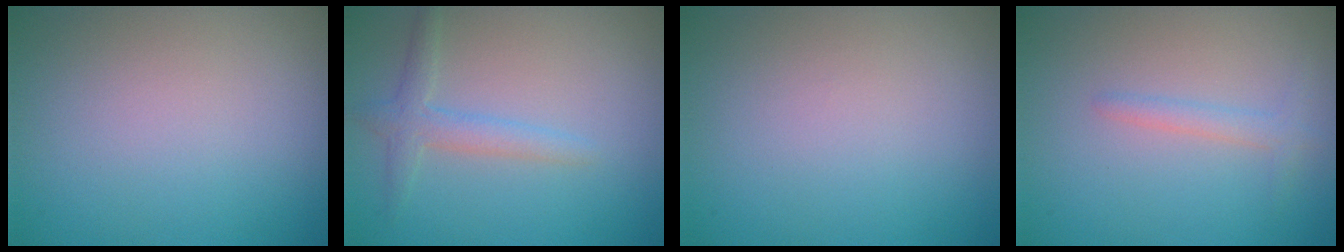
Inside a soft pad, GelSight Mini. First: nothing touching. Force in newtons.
{"total": 2.2, "press": 2.2, "slide": 0.1}
{"total": 0.0}
{"total": 1.5, "press": 1.5, "slide": 0.1}